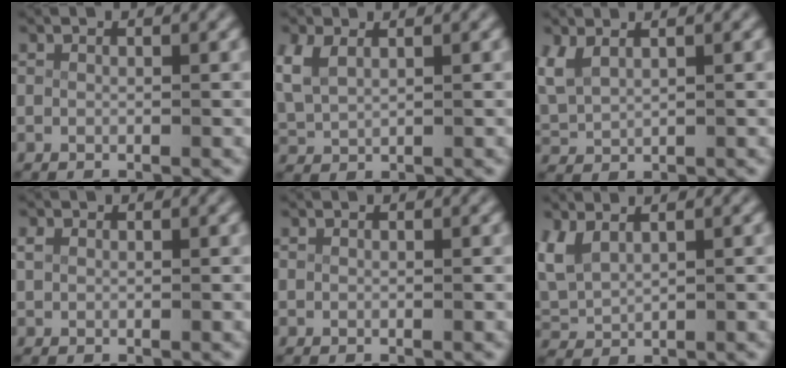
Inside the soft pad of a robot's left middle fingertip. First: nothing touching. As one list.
[{"total": 3.0, "force": [1.1, 2.2, 1.7], "torque": [-0.061, -0.009, 0.034]}, {"total": 3.0, "force": [1.0, 2.3, 1.7], "torque": [-0.064, -0.010, 0.034]}, {"total": 0.6, "force": [0.3, 0.4, 0.3], "torque": [-0.015, -0.004, 0.015]}, {"total": 0.0}, {"total": 3.4, "force": [1.2, 2.5, 2.0], "torque": [-0.073, -0.009, 0.036]}]